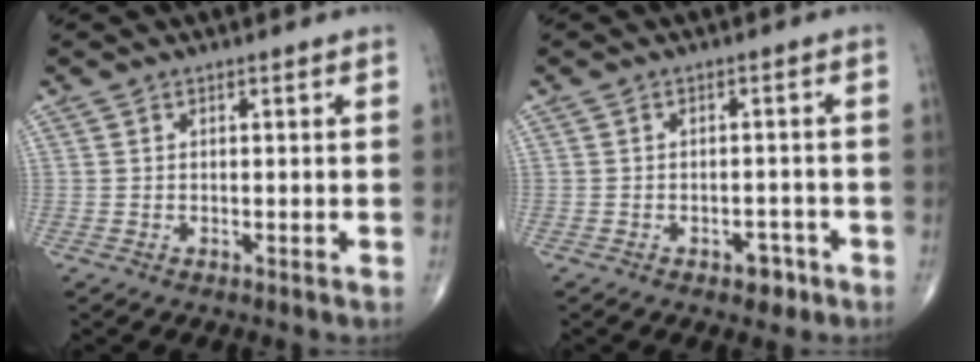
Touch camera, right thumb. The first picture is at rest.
{"total": 3.2, "force": [-1.9, 1.9, 1.8], "torque": [-0.010, 0.013, -0.022]}